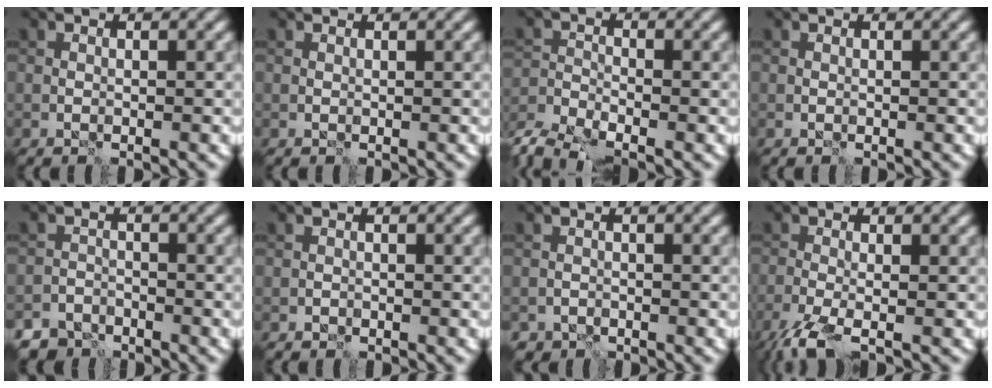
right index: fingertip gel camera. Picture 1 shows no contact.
{"total": 0.5, "force": [0.4, 0.2, 0.2], "torque": [-0.005, 0.001, 0.005]}
{"total": 5.2, "force": [-4.6, 1.4, 2.1], "torque": [-0.043, -0.018, -0.090]}
{"total": 0.0}
{"total": 4.2, "force": [-3.8, 1.8, 0.2], "torque": [0.013, 0.000, -0.060]}
{"total": 0.5, "force": [-0.5, 0.2, 0.1], "torque": [0.001, 0.000, -0.009]}
{"total": 1.4, "force": [-1.2, 0.7, -0.1], "torque": [-0.001, 0.004, -0.020]}
{"total": 4.0, "force": [-2.4, 0.9, 3.1], "torque": [-0.067, -0.010, -0.055]}